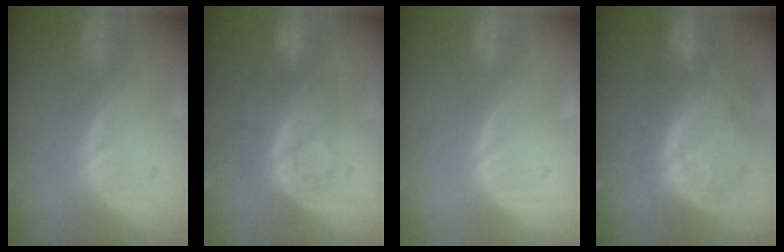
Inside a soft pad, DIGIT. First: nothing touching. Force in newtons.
{"total": 8.5, "press": 7.2, "slide": 4.6}
{"total": 0.0}
{"total": 12.2, "press": 10.9, "slide": 5.4}